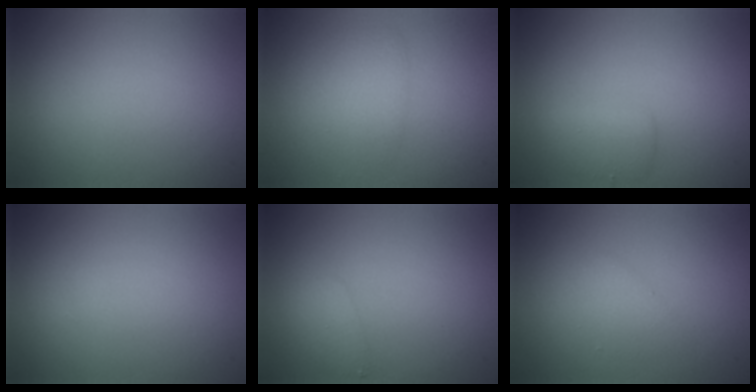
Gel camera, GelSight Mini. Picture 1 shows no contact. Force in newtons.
{"total": 2.1, "press": 2.1, "slide": 0.1}
{"total": 1.8, "press": 1.8, "slide": 0.2}
{"total": 0.0}
{"total": 1.4, "press": 1.4, "slide": 0.1}
{"total": 1.4, "press": 1.4, "slide": 0.1}